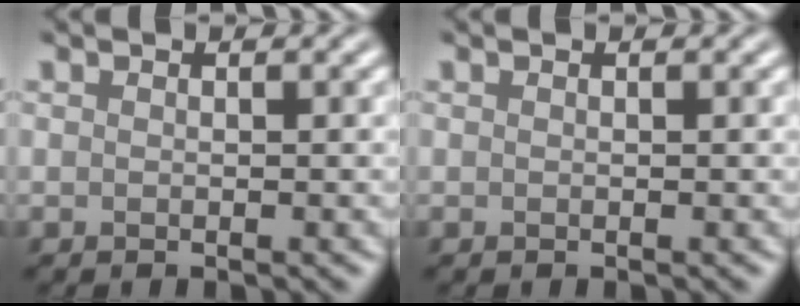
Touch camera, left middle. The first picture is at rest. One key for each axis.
{"total": 0.0}